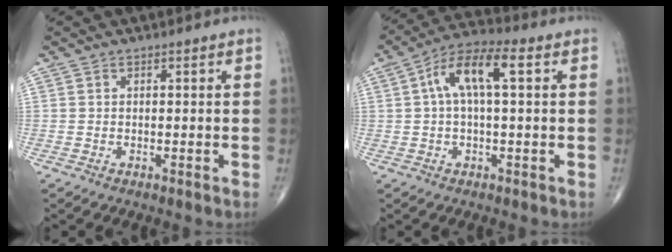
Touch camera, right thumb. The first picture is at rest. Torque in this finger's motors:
{"motor_torque": [-0.51, 0.87, 0.26, -0.11, 0.13]}